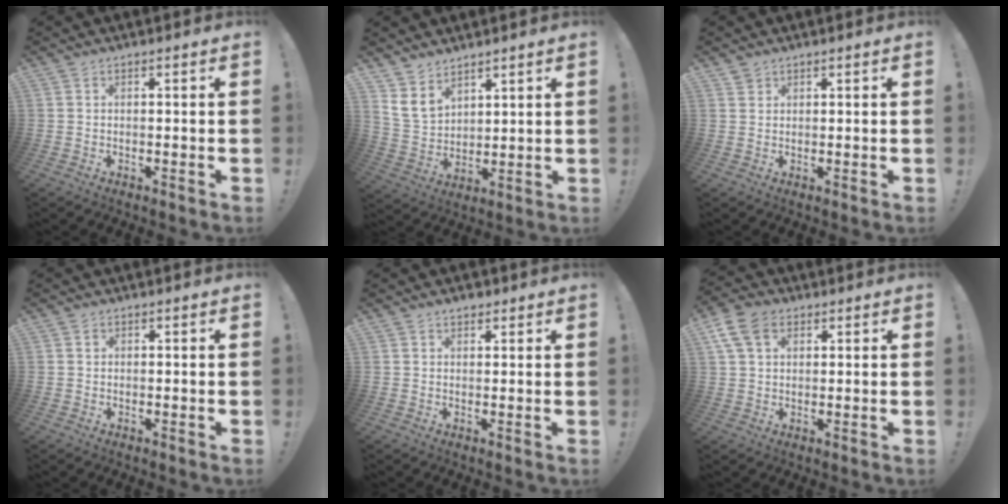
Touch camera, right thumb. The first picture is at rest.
{"total": 8.5, "force": [5.8, 5.5, 2.8], "torque": [-0.059, -0.036, 0.120]}
{"total": 1.4, "force": [1.2, 0.8, 0.2], "torque": [0.002, -0.005, 0.024]}
{"total": 0.7, "force": [0.3, 0.6, 0.1], "torque": [0.005, -0.001, 0.005]}
{"total": 2.0, "force": [1.4, 1.3, 0.6], "torque": [0.000, -0.005, 0.025]}
{"total": 9.5, "force": [3.9, 6.4, 5.9], "torque": [-0.117, 0.003, 0.079]}